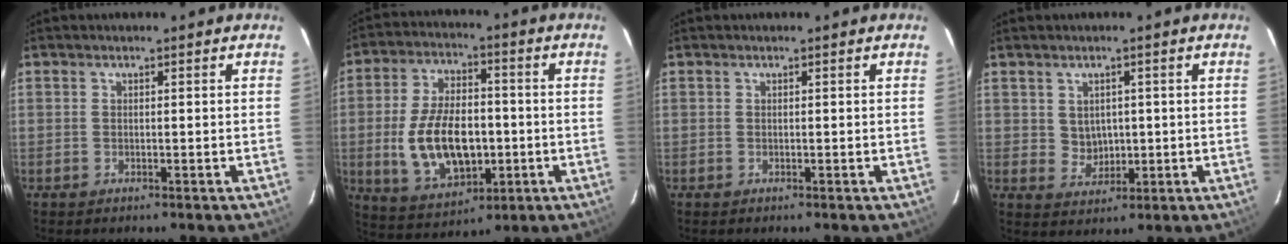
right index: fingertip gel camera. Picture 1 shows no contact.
{"total": 15.4, "force": [-2.4, 8.9, 12.3], "torque": [-0.253, -0.001, -0.023]}
{"total": 0.0}
{"total": 3.9, "force": [0.8, 3.6, 1.2], "torque": [-0.020, 0.004, 0.025]}